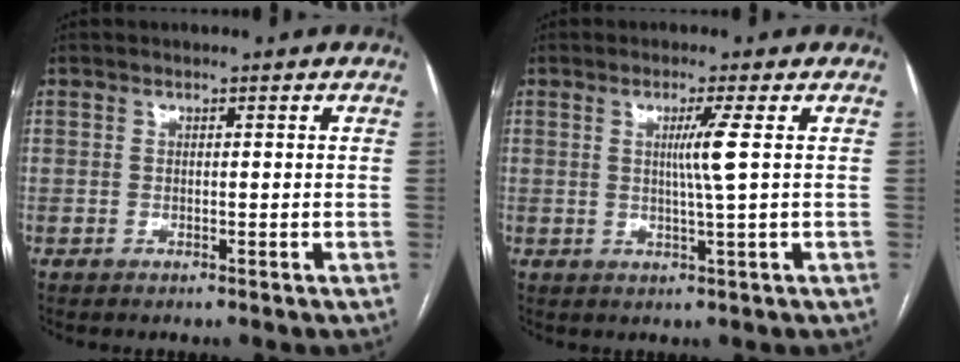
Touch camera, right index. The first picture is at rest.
{"total": 3.8, "force": [0.7, -1.4, 3.5], "torque": [-0.065, -0.007, 0.012]}